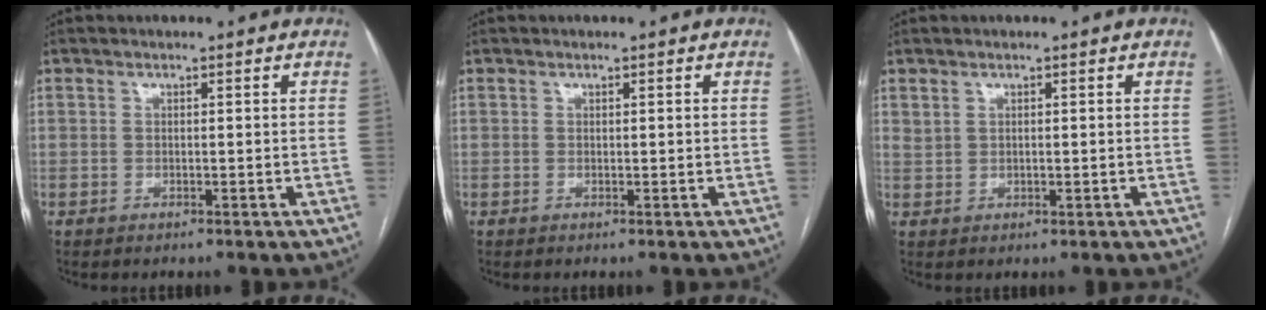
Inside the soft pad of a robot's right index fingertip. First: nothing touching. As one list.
[{"total": 0.0}, {"total": 1.4, "force": [0.9, 0.7, 0.8], "torque": [-0.018, 0.003, 0.022]}]